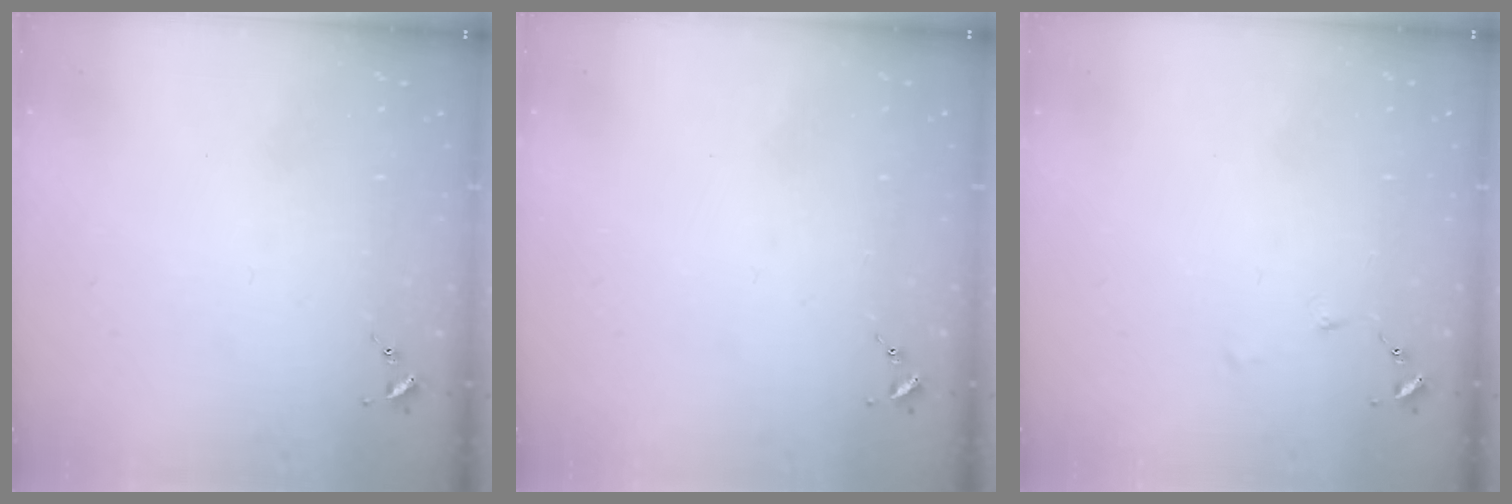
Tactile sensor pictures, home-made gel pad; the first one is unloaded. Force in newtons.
{"total": 0.0}
{"total": 0.0}